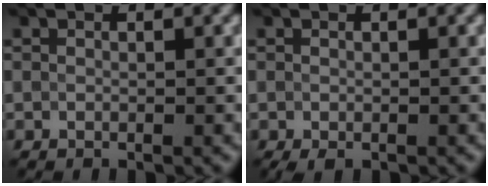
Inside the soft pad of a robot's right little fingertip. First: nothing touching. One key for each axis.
{"total": 0.7, "fx": -0.4, "fy": 0.1, "fz": 0.6, "tx": -0.012, "ty": -0.005, "tz": -0.004}